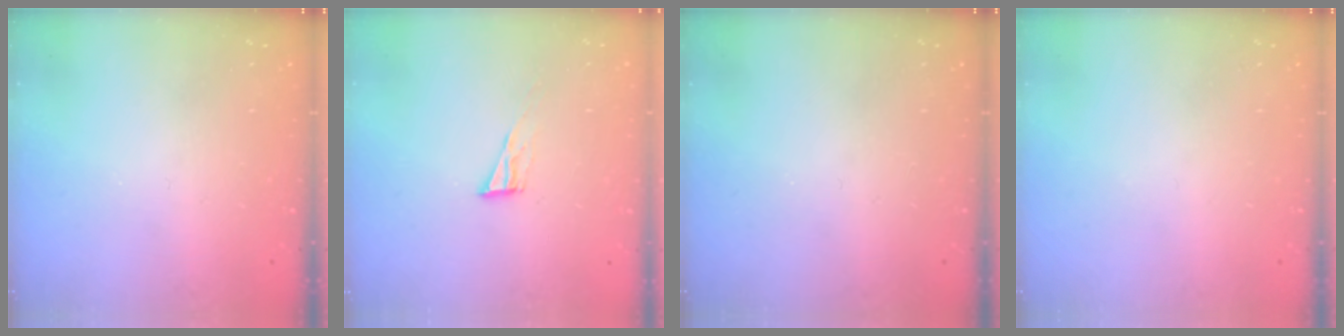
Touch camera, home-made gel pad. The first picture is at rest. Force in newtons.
{"total": 5.9, "press": 5.8, "slide": 0.7}
{"total": 0.0}
{"total": 0.0}